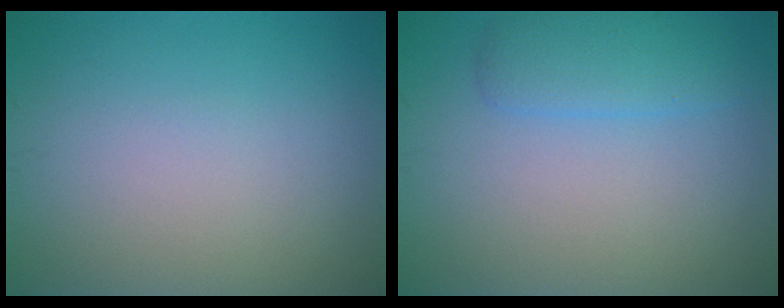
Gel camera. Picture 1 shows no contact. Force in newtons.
{"total": 2.7, "press": 2.7, "slide": 0.1}